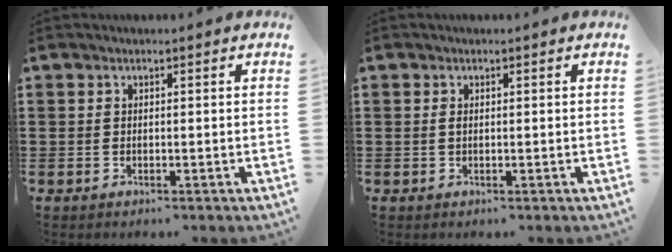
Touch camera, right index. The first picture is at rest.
{"total": 0.7, "force": [0.2, 0.3, 0.6], "torque": [-0.013, 0.000, 0.003]}